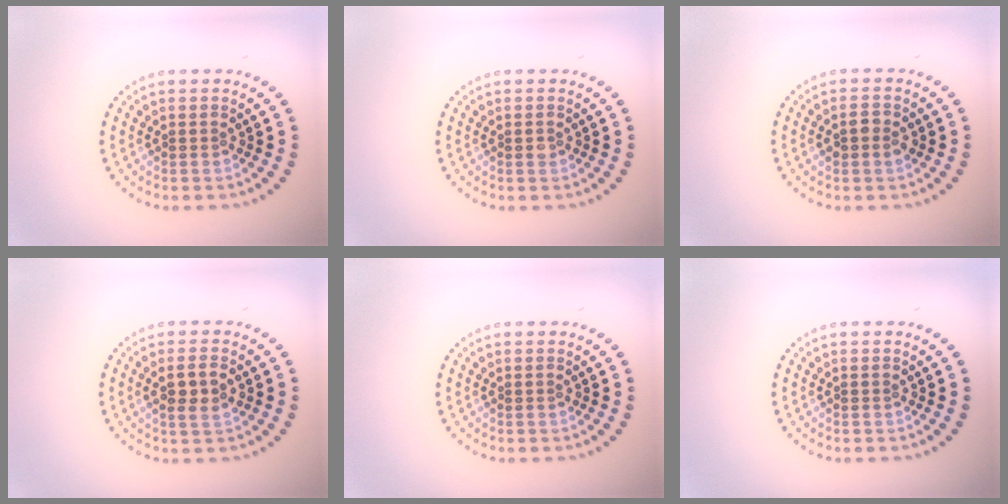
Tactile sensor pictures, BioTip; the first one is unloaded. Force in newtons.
{"total": 0.7, "press": 0.7, "slide": 0.1}
{"total": 1.6, "press": 1.6, "slide": 0.1}
{"total": 2.5, "press": 2.4, "slide": 0.7}
{"total": 0.0}
{"total": 0.0}